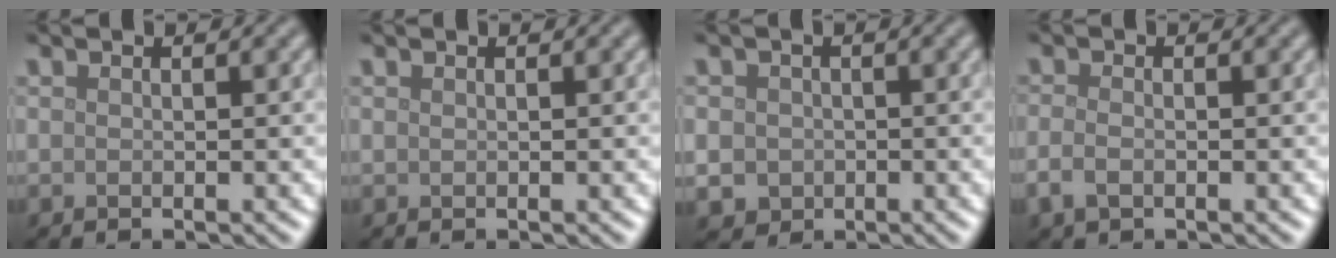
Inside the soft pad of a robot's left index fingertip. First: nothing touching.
{"total": 0.0}
{"total": 2.8, "force": [-0.2, 2.7, 0.9], "torque": [-0.007, -0.002, -0.007]}
{"total": 1.8, "force": [-0.7, 1.1, 1.3], "torque": [-0.031, -0.005, -0.018]}